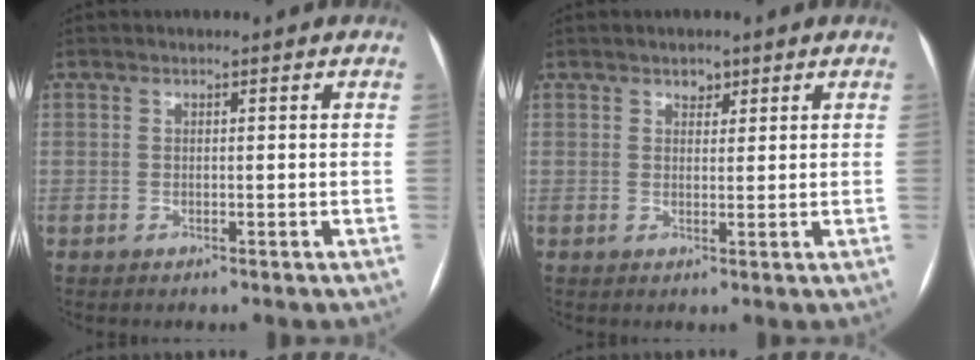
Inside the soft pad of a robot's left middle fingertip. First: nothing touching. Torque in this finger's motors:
{"motor_torque": [-0.02, -0.02, -0.03, -0.01]}